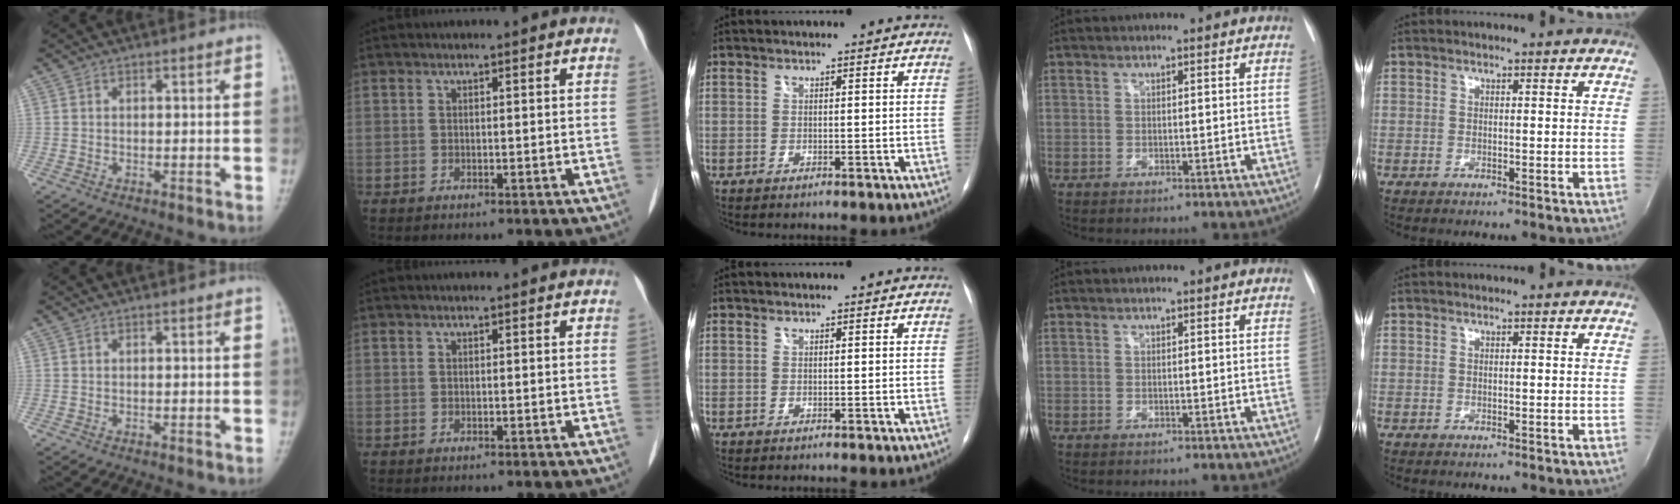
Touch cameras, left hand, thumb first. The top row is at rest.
{}